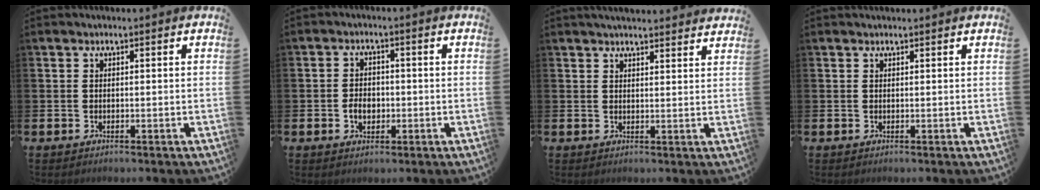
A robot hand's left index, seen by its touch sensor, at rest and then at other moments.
{"total": 2.9, "force": [-0.7, 2.2, 1.8], "torque": [-0.018, -0.004, -0.020]}
{"total": 3.3, "force": [3.2, 0.1, 0.3], "torque": [-0.009, -0.016, 0.059]}
{"total": 0.5, "force": [0.5, 0.0, 0.1], "torque": [0.009, -0.004, 0.008]}